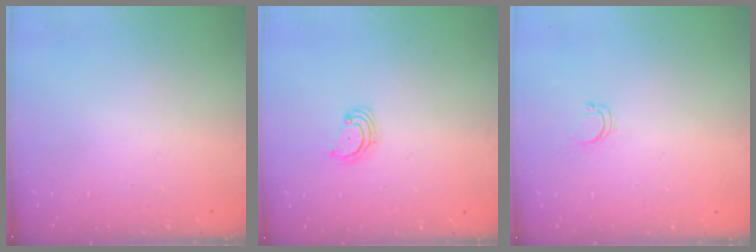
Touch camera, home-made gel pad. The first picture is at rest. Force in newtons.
{"total": 2.6, "press": 2.6, "slide": 0.3}
{"total": 3.5, "press": 3.5, "slide": 0.5}